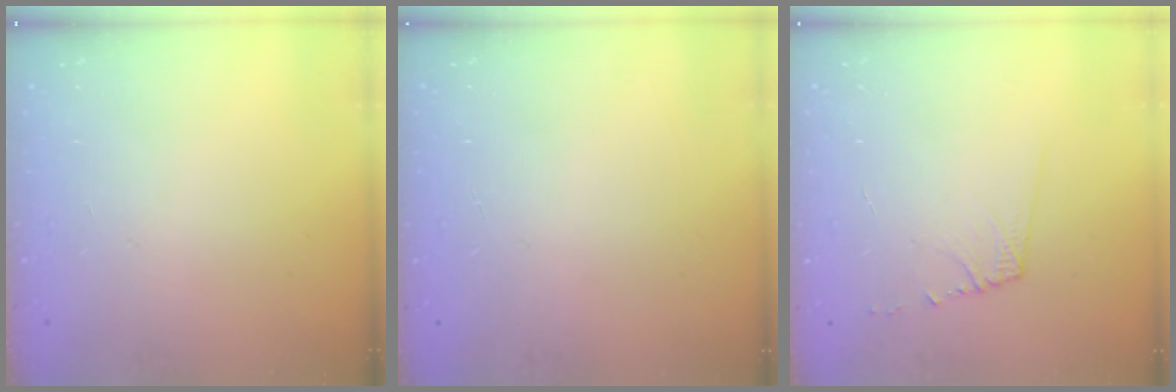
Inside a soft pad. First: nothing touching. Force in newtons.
{"total": 0.0}
{"total": 6.1, "press": 6.1, "slide": 0.6}